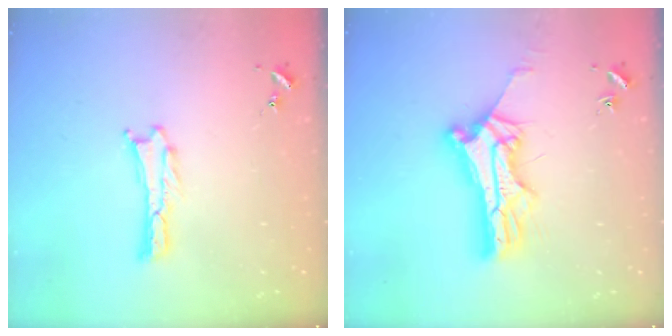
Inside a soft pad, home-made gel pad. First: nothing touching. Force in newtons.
{"total": 10.4, "press": 10.4, "slide": 0.8}